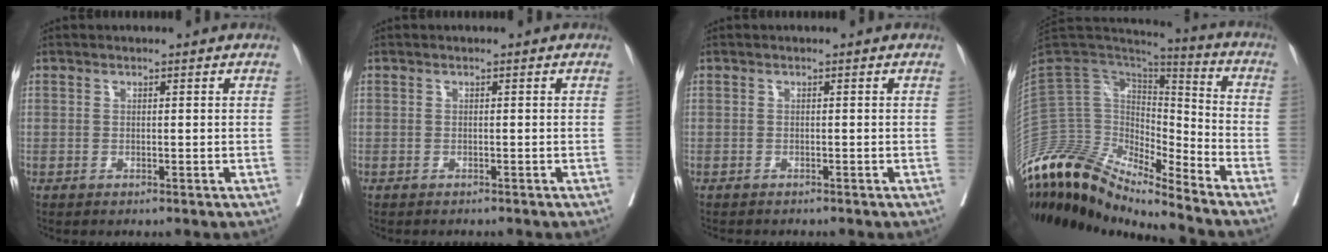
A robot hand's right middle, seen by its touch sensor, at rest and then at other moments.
{"total": 1.7, "force": [-1.6, 0.3, 0.6], "torque": [-0.009, -0.002, -0.020]}
{"total": 2.3, "force": [-2.1, 0.5, 0.8], "torque": [-0.013, -0.003, -0.025]}
{"total": 20.0, "force": [-18.0, 3.3, 8.0], "torque": [-0.158, 0.047, -0.325]}